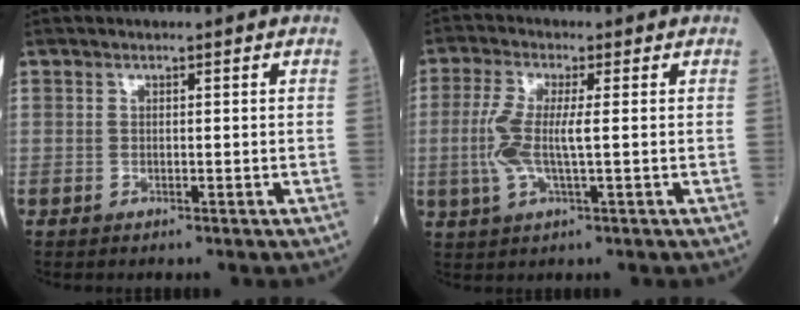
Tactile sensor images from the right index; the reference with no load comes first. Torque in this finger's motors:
{"motor_torque": [0.09, 0.05, 0.16, 0.12]}